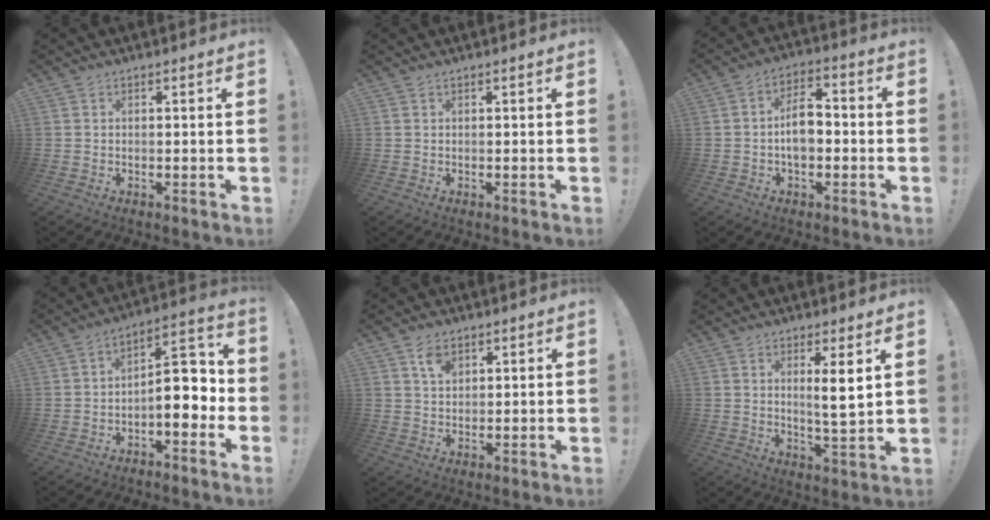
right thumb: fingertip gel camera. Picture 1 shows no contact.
{"total": 0.0}
{"total": 9.1, "force": [-1.3, 5.7, 6.9], "torque": [-0.117, 0.016, -0.023]}
{"total": 10.5, "force": [-2.7, 5.5, 8.5], "torque": [-0.112, 0.014, -0.048]}
{"total": 4.6, "force": [2.6, 2.8, 2.5], "torque": [-0.033, -0.013, 0.045]}
{"total": 6.4, "force": [2.8, 0.0, 5.8], "torque": [-0.084, -0.021, 0.038]}